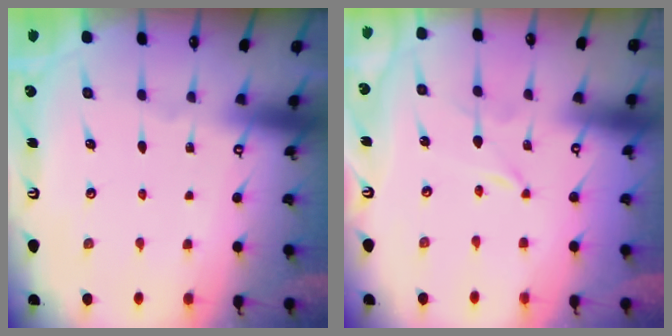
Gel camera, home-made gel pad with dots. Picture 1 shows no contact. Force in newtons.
{"total": 0.0}